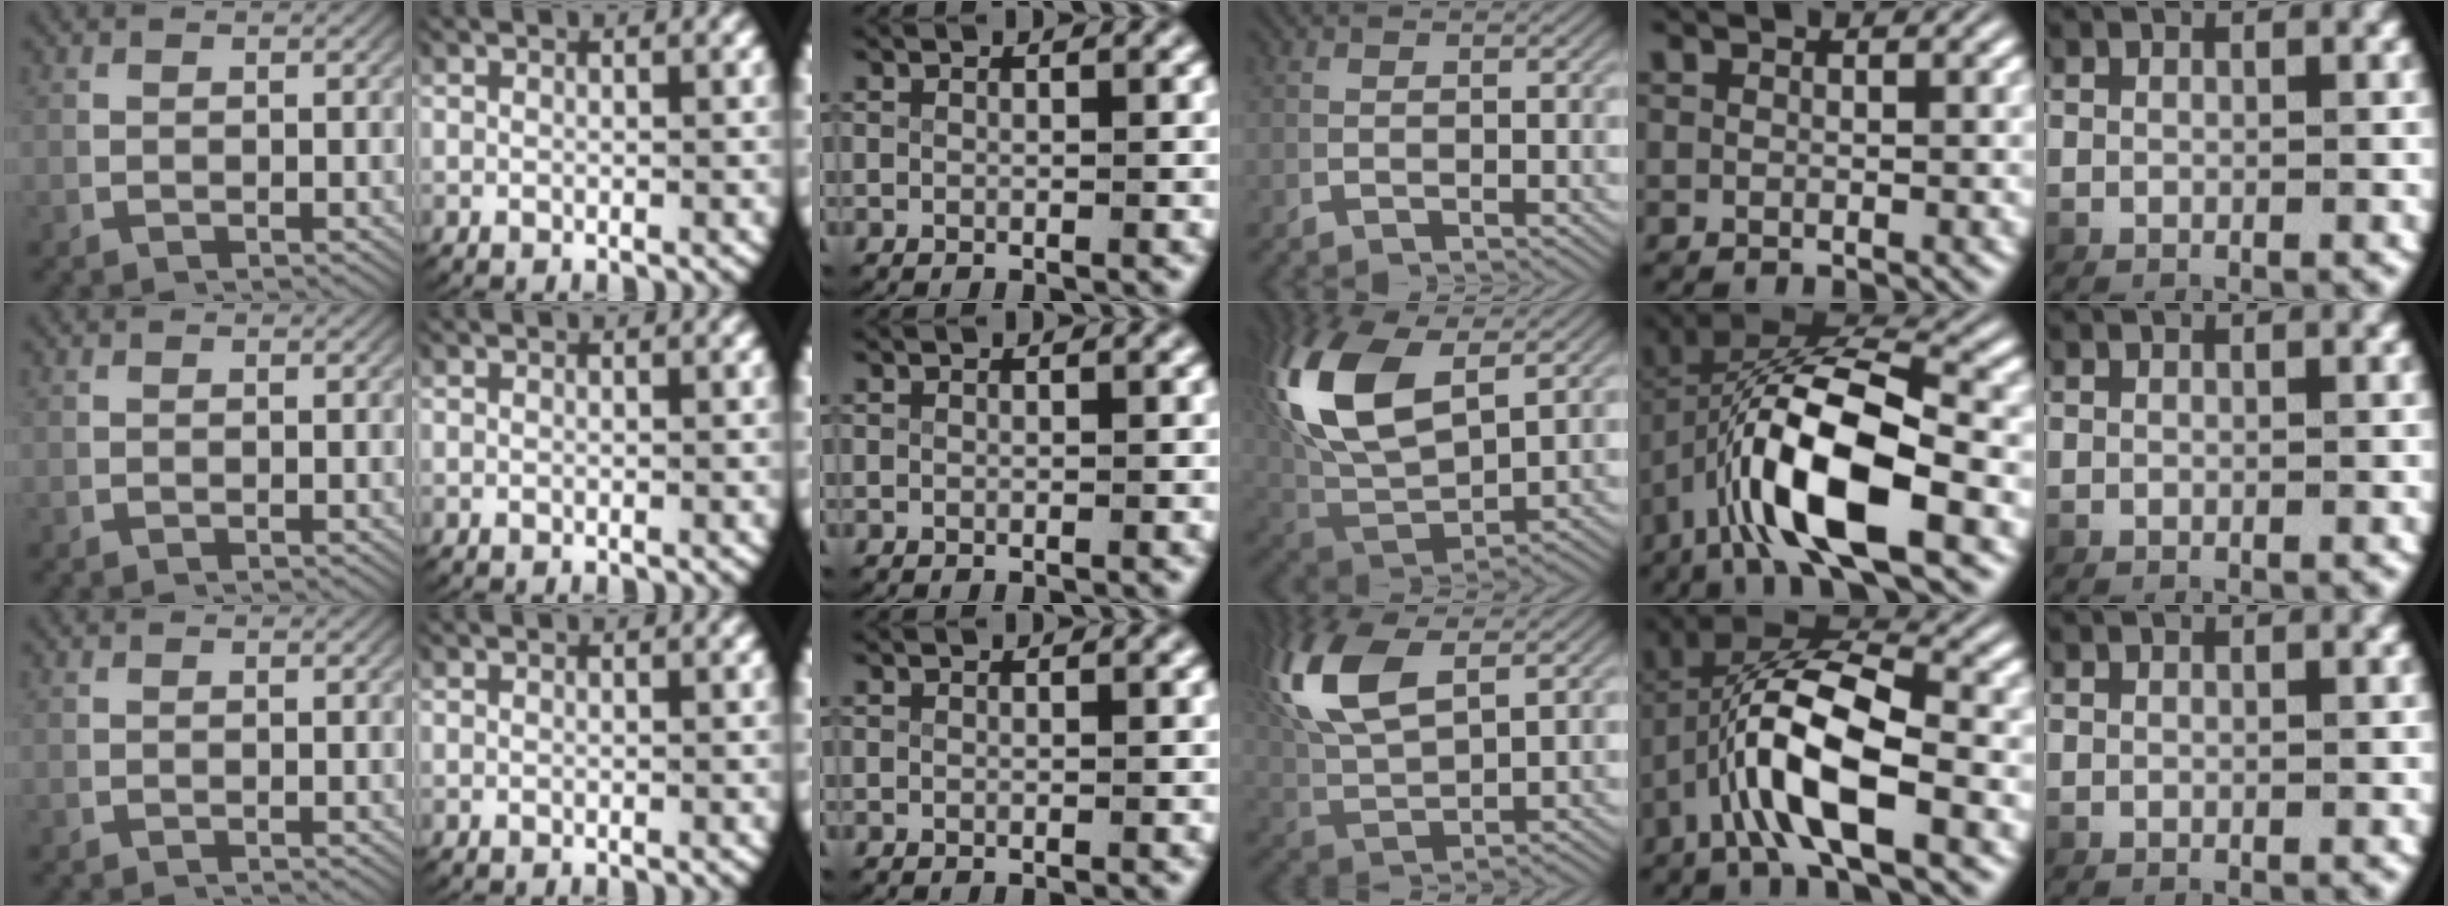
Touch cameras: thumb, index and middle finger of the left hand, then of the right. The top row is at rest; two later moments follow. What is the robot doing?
{"motion": "lift_and_place", "object": "scissors"}